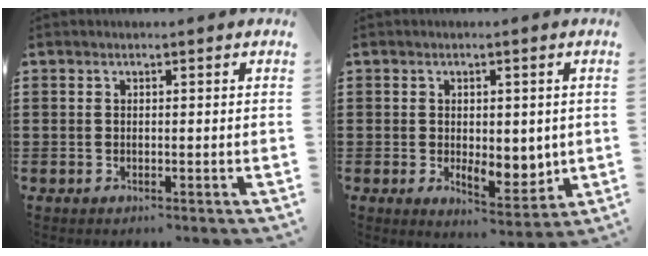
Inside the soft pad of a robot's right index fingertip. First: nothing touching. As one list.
[{"total": 5.1, "force": [0.0, 3.3, 4.0], "torque": [-0.051, 0.000, -0.002]}]